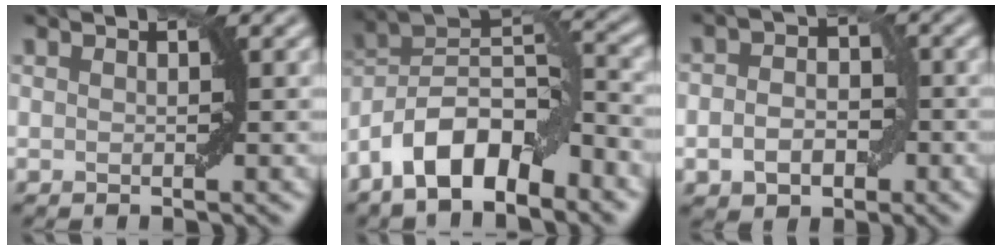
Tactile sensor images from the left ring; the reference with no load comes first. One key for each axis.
{"total": 9.7, "fx": -5.6, "fy": 3.8, "fz": 7.0, "tx": -0.112, "ty": 0.010, "tz": -0.108}
{"total": 4.4, "fx": -1.2, "fy": 3.2, "fz": 2.6, "tx": -0.027, "ty": -0.002, "tz": -0.027}